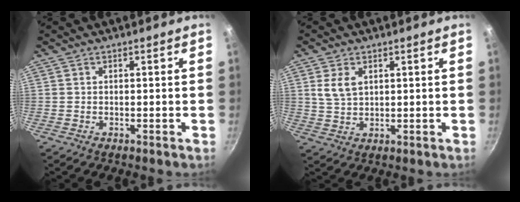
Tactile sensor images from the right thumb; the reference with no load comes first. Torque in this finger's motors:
{"motor_torque": [-0.58, 0.56, 0.17, -0.16, 0.03]}